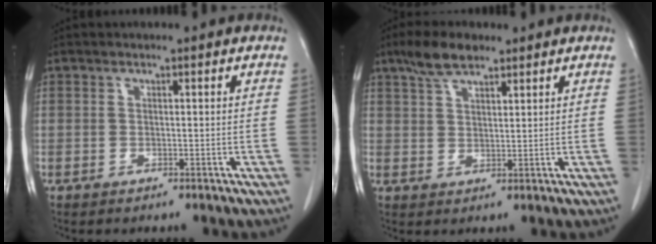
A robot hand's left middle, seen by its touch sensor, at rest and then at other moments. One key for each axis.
{"total": 5.4, "fx": 4.0, "fy": 1.9, "fz": 3.1, "tx": -0.065, "ty": 0.012, "tz": 0.076}